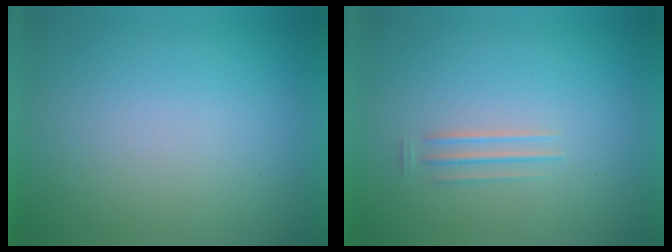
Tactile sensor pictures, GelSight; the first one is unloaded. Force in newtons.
{"total": 1.7}